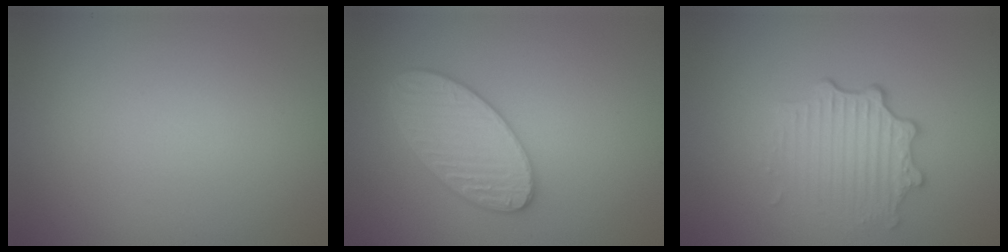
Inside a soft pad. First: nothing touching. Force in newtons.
{"total": 3.9, "press": 3.8, "slide": 0.8}
{"total": 3.4, "press": 2.7, "slide": 2.1}